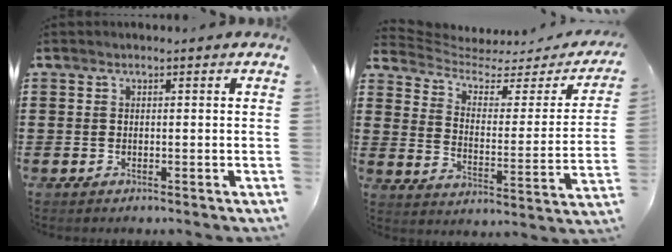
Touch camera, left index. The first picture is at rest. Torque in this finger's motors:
{"motor_torque": [-1.11, -1.03, -0.40, -0.14]}